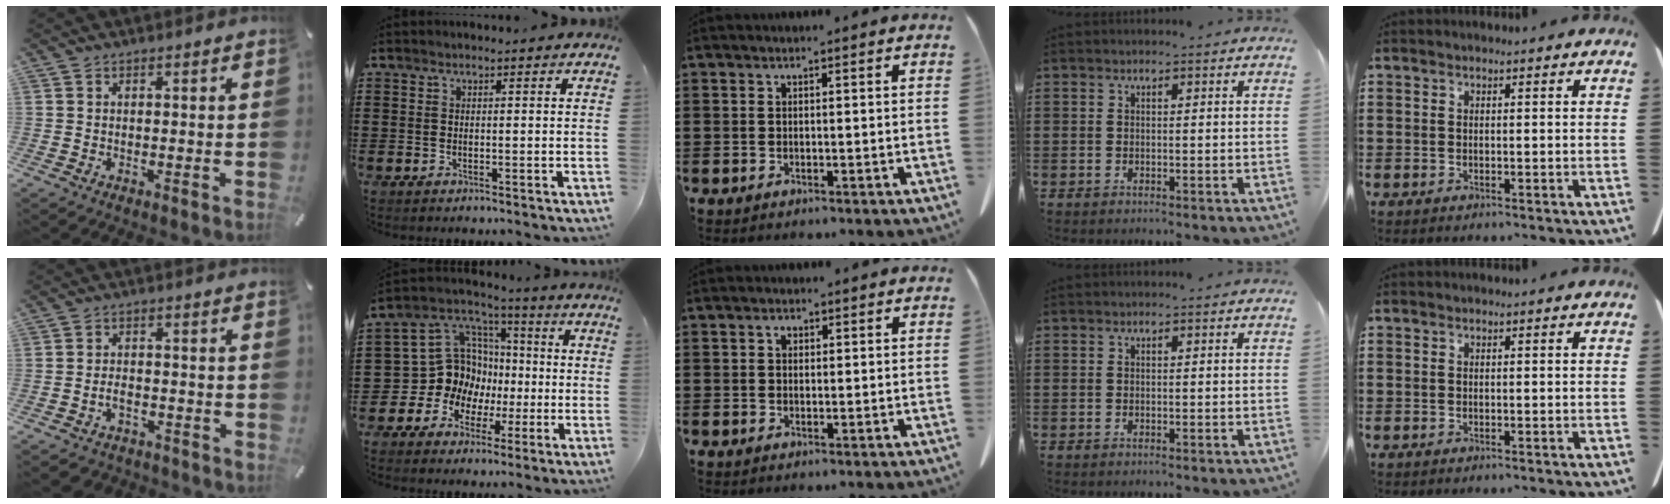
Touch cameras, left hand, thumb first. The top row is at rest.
{"thumb": {"total": 3.7, "force": [-1.9, 2.5, 1.9], "torque": [-0.042, 0.010, -0.038]}, "index": {"total": 12.7, "force": [-0.9, 11.8, 4.5], "torque": [-0.136, -0.007, -0.007]}, "middle": {"total": 1.1, "force": [0.4, 0.8, 0.7], "torque": [-0.008, 0.003, 0.006]}}